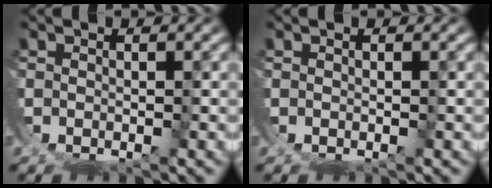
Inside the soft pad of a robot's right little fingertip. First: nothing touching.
{"total": 0.0}